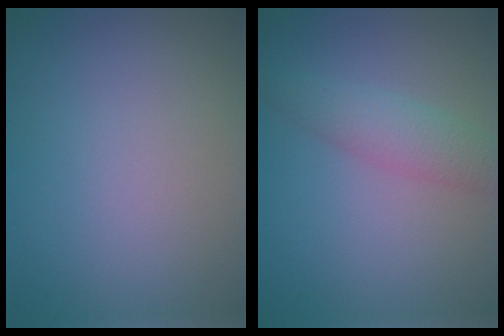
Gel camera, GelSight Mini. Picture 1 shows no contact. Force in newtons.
{"total": 2.9, "press": 2.9, "slide": 0.0}